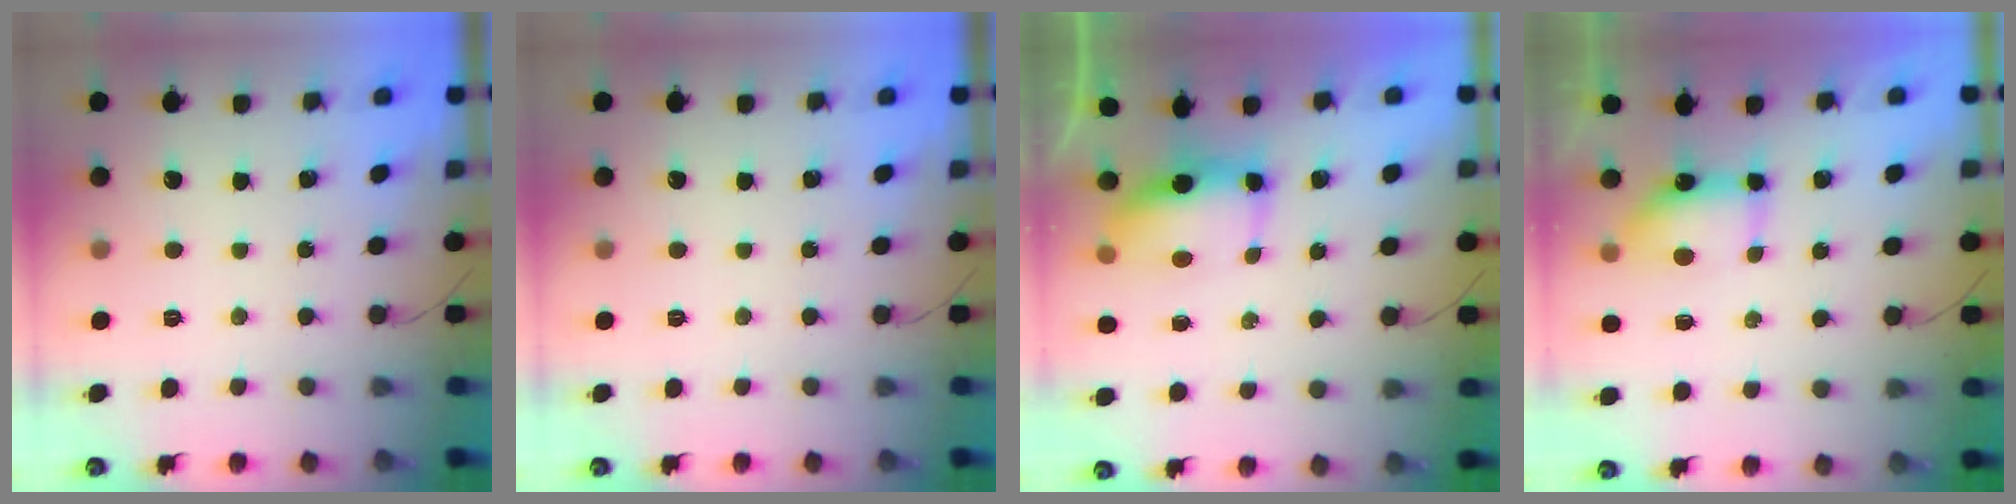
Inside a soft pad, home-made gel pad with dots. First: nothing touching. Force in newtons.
{"total": 0.0}
{"total": 7.0, "press": 6.9, "slide": 0.6}
{"total": 5.8, "press": 5.8, "slide": 0.7}